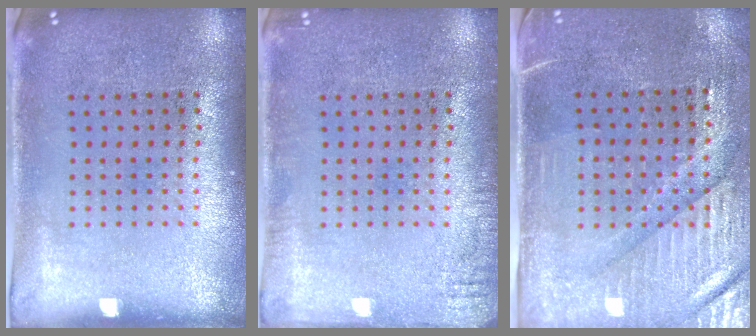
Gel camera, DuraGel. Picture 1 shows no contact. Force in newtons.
{"total": 1.5, "press": 1.5, "slide": 0.3}
{"total": 3.5, "press": 3.2, "slide": 1.4}